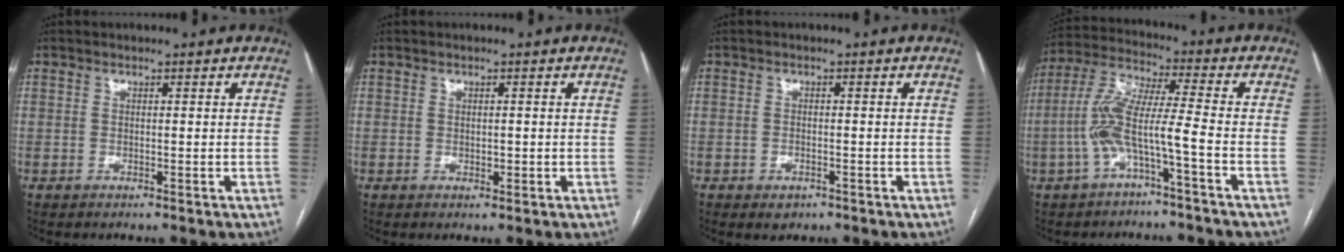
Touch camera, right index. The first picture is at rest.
{"total": 1.2, "force": [-0.1, 0.9, 0.8], "torque": [-0.009, 0.000, 0.003]}
{"total": 2.0, "force": [-1.1, 1.4, 1.0], "torque": [-0.010, 0.003, -0.007]}
{"total": 9.0, "force": [-3.2, 0.4, 8.4], "torque": [-0.182, 0.023, -0.065]}